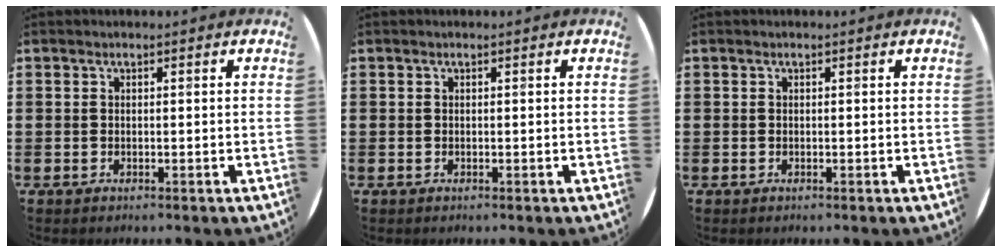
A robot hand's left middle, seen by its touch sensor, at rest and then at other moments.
{"total": 0.0}
{"total": 0.0}